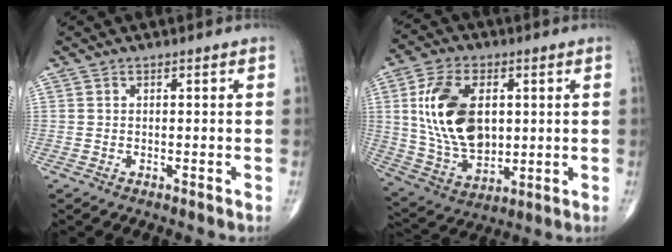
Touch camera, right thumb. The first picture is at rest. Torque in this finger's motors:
{"motor_torque": [-0.29, 0.91, 1.33, 0.19, 0.20]}